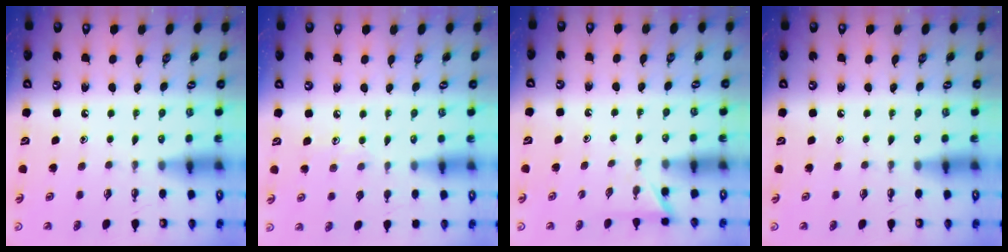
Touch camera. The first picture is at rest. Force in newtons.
{"total": 4.8, "press": 4.8, "slide": 0.4}
{"total": 2.3, "press": 2.3, "slide": 0.2}
{"total": 0.0}